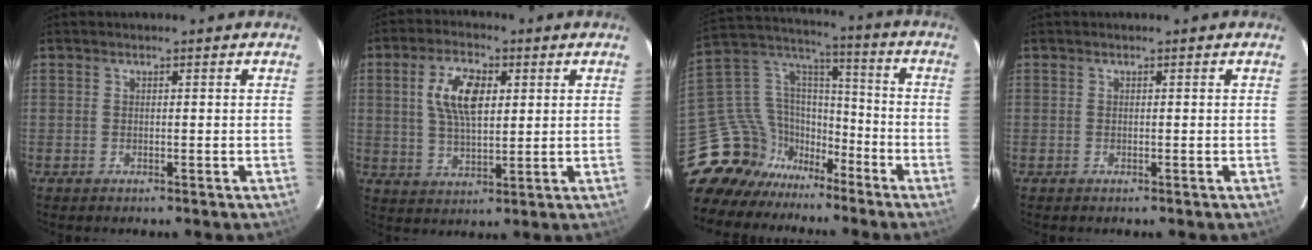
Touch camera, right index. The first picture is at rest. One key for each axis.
{"total": 9.4, "fx": 2.5, "fy": 4.4, "fz": 7.9, "tx": -0.150, "ty": 0.011, "tz": 0.048}
{"total": 19.8, "fx": -14.5, "fy": 11.9, "fz": 6.2, "tx": -0.155, "ty": 0.040, "tz": -0.241}
{"total": 0.0}